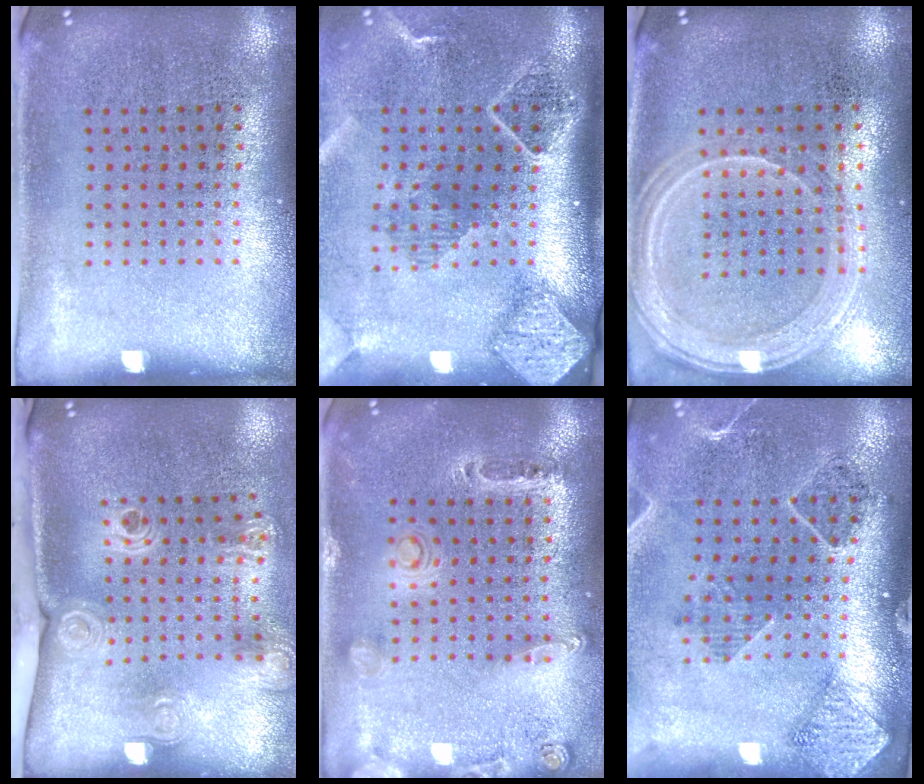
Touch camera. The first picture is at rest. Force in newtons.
{"total": 2.7, "press": 2.0, "slide": 1.9}
{"total": 1.3, "press": 1.3, "slide": 0.1}
{"total": 2.3, "press": 1.6, "slide": 1.5}
{"total": 0.6, "press": 0.6, "slide": 0.3}
{"total": 1.6, "press": 1.6, "slide": 0.0}